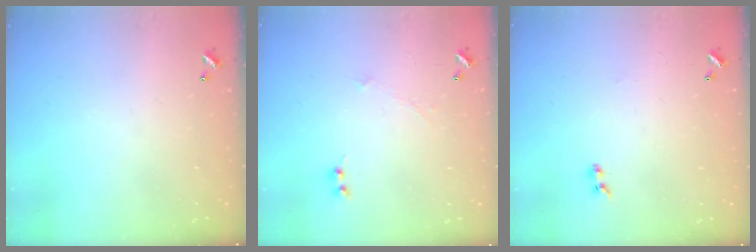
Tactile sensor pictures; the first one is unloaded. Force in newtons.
{"total": 0.0}
{"total": 1.3, "press": 1.1, "slide": 0.7}